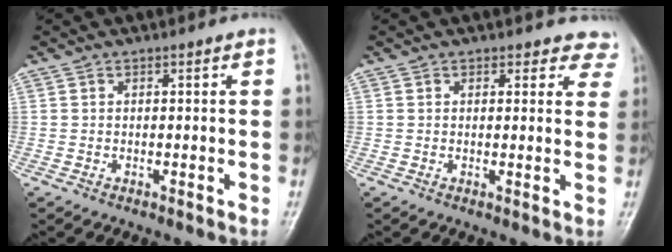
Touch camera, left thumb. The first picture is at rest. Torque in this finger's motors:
{"motor_torque": [-0.23, -0.23, -0.11, 0.26, -0.04]}